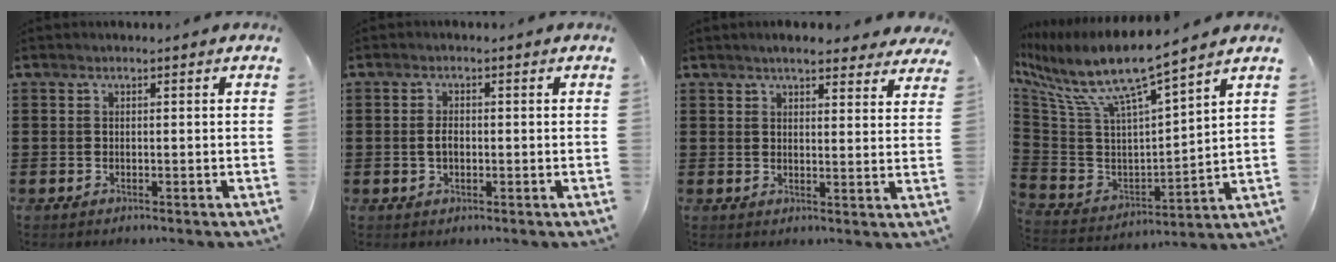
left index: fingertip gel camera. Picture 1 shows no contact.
{"total": 2.1, "force": [-0.3, 1.0, 1.8], "torque": [-0.037, 0.004, -0.008]}
{"total": 4.3, "force": [3.9, 0.6, 1.8], "torque": [-0.039, -0.009, 0.069]}
{"total": 9.1, "force": [6.5, 1.0, 6.3], "torque": [-0.149, -0.057, 0.105]}